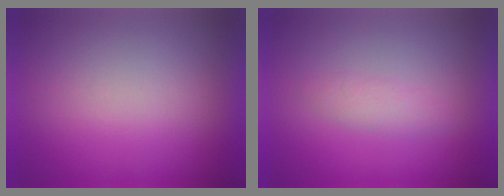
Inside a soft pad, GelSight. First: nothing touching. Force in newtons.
{"total": 1.9}